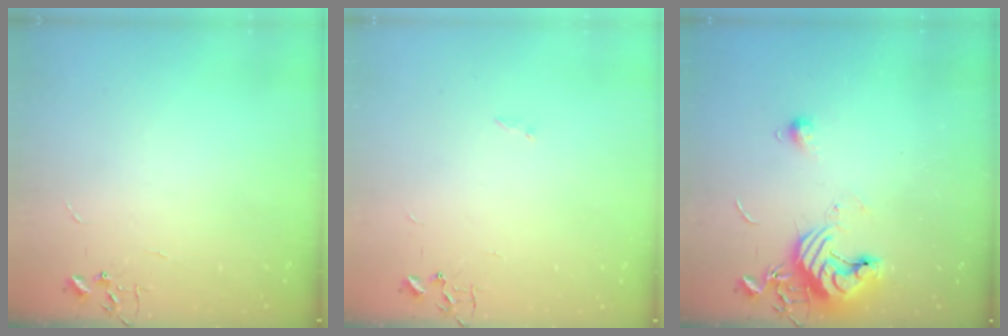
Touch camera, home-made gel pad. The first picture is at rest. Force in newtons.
{"total": 0.9, "press": 0.9, "slide": 0.2}
{"total": 11.8, "press": 11.7, "slide": 1.3}